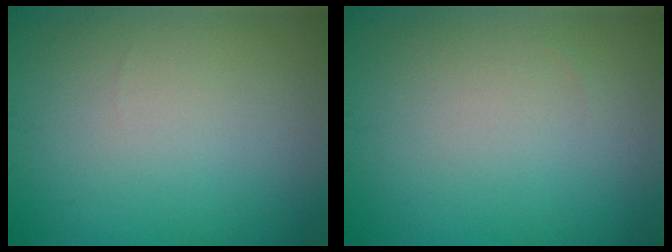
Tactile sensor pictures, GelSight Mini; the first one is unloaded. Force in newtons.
{"total": 0.0}